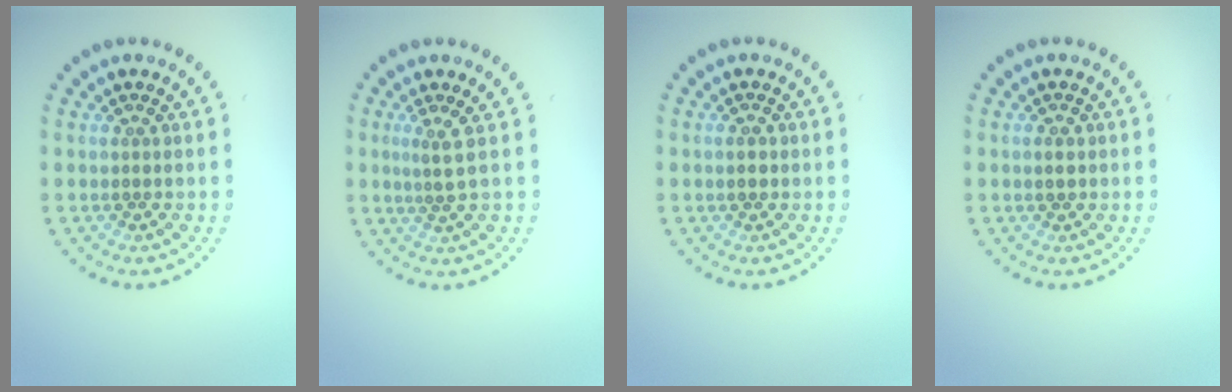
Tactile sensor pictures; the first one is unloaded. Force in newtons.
{"total": 1.6, "press": 1.1, "slide": 1.1}
{"total": 1.1, "press": 1.1, "slide": 0.2}
{"total": 1.0, "press": 0.9, "slide": 0.4}